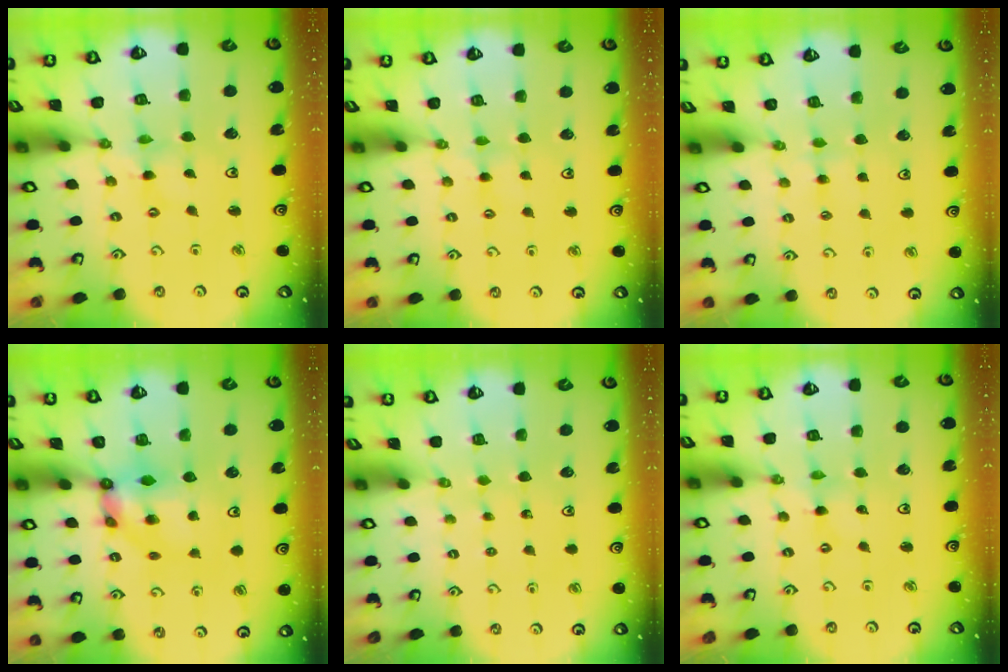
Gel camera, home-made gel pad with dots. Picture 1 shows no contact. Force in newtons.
{"total": 2.8, "press": 2.8, "slide": 0.5}
{"total": 1.9, "press": 1.9, "slide": 0.4}
{"total": 6.9, "press": 6.8, "slide": 0.5}
{"total": 0.0}
{"total": 0.0}